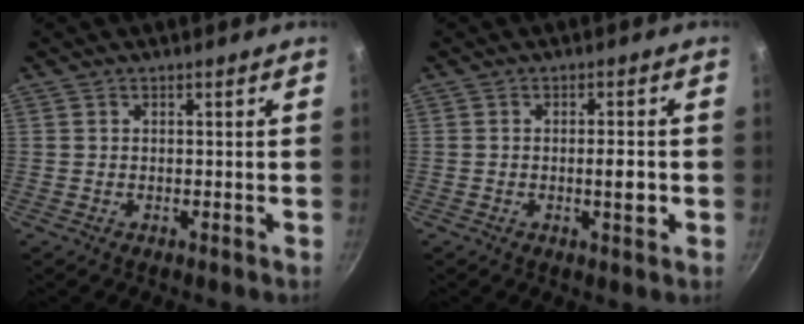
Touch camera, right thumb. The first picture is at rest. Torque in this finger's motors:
{"motor_torque": [1.75, 1.40, 1.24, -1.21, 0.16]}